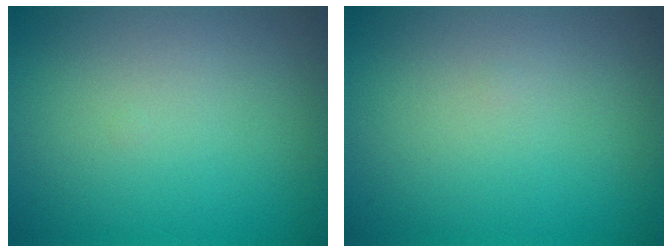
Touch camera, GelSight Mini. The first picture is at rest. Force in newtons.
{"total": 0.0}